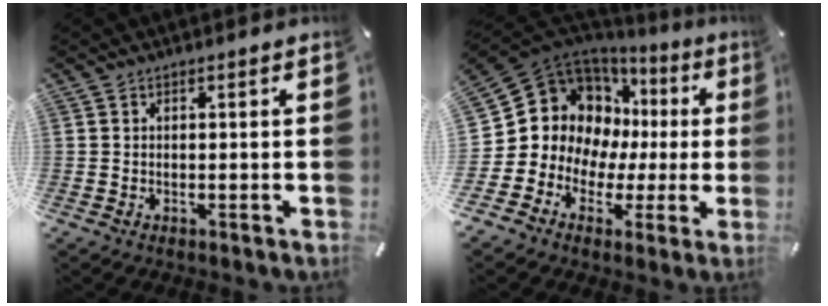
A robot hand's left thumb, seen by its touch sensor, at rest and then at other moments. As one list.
[{"total": 14.8, "force": [3.7, 13.0, 6.0], "torque": [-0.129, -0.042, 0.080]}]